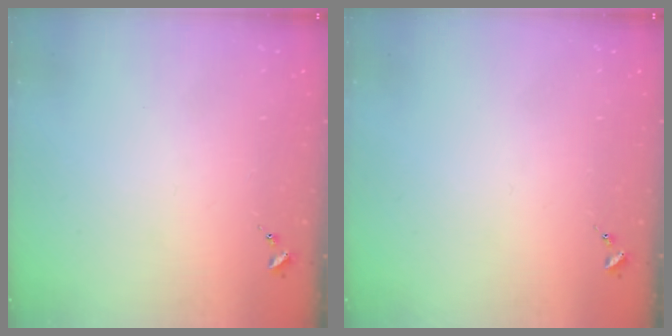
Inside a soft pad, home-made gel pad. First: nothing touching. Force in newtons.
{"total": 0.0}